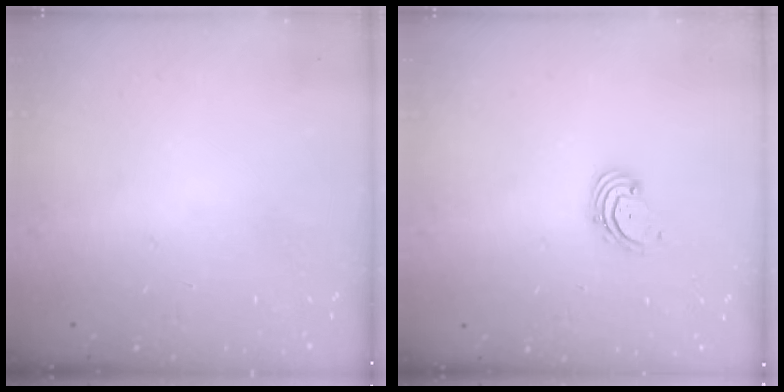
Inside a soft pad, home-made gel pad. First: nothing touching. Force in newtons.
{"total": 2.2, "press": 2.1, "slide": 0.7}